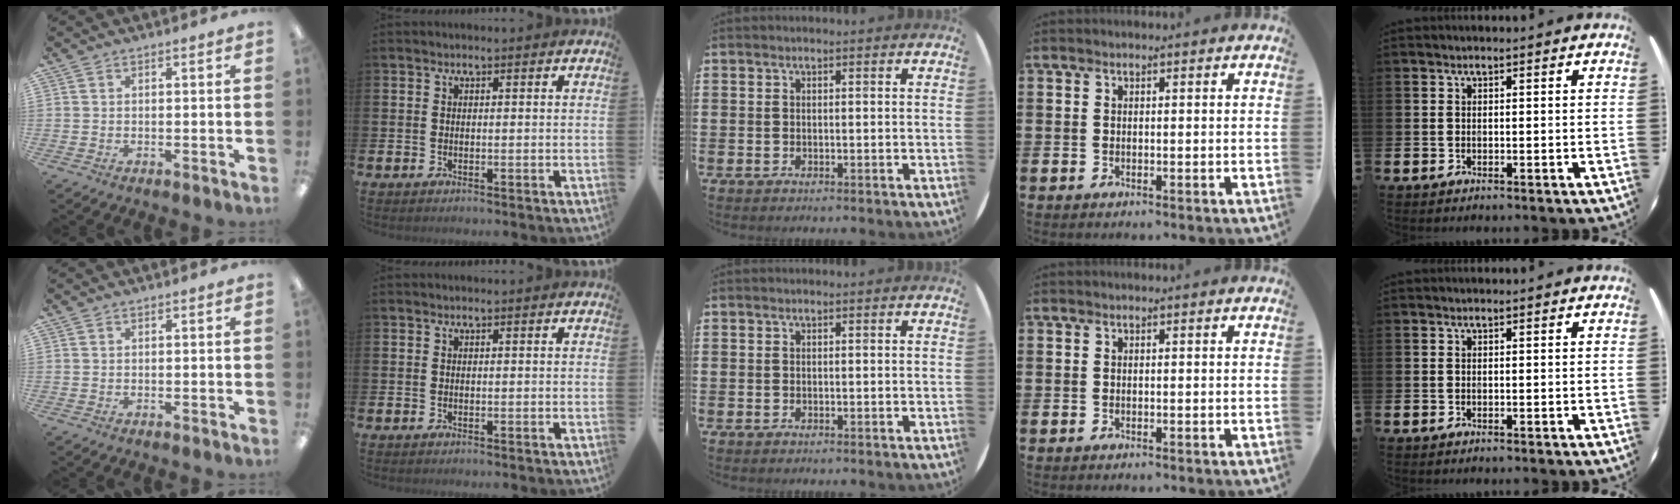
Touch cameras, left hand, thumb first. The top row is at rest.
{}